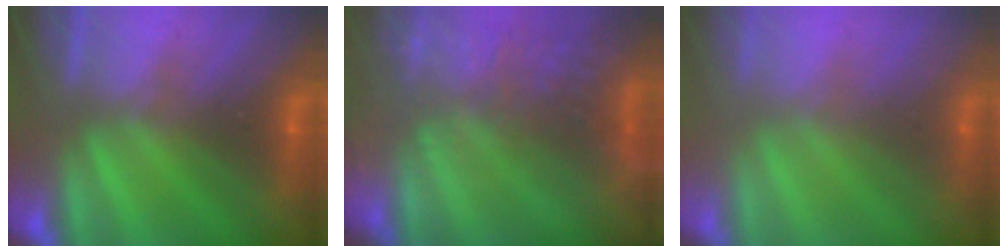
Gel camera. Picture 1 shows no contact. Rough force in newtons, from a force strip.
{"total": 8.1}
{"total": 2.3}